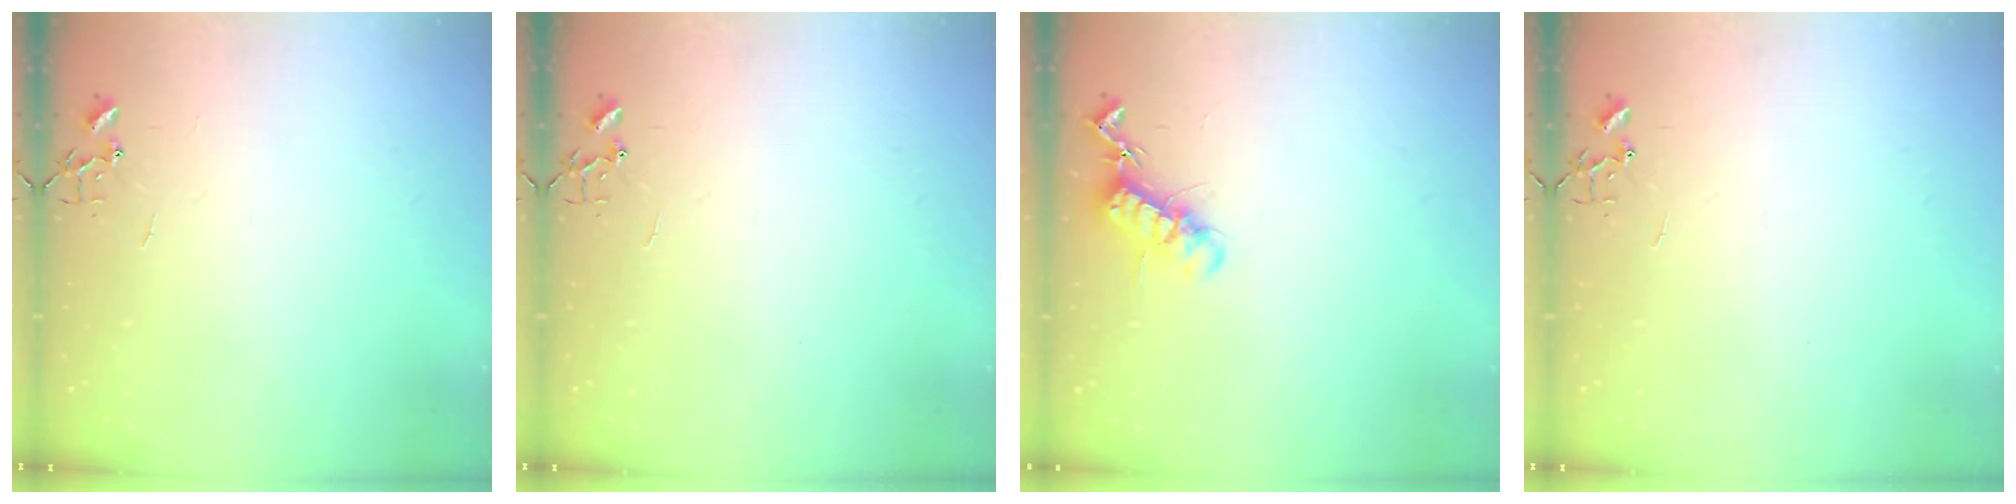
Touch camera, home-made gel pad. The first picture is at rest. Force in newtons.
{"total": 0.0}
{"total": 12.5, "press": 12.5, "slide": 0.6}
{"total": 0.0}